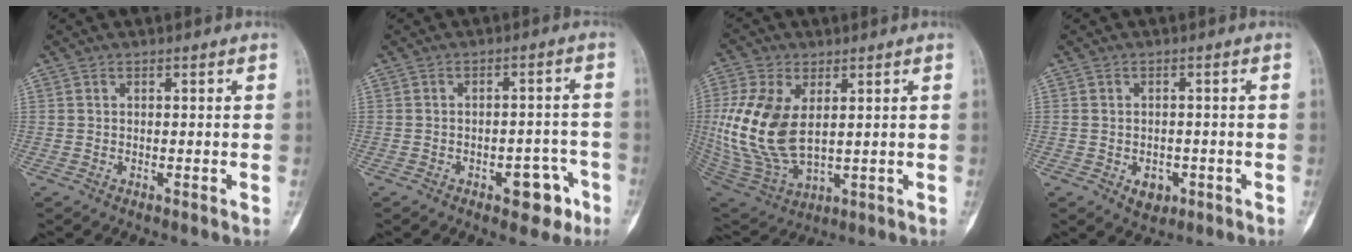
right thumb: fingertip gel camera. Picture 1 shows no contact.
{"total": 7.0, "force": [-3.6, 3.7, 4.8], "torque": [-0.033, 0.036, -0.041]}
{"total": 16.4, "force": [2.4, 9.4, 13.2], "torque": [-0.281, -0.016, 0.060]}
{"total": 3.6, "force": [-1.3, 2.7, 1.9], "torque": [-0.010, 0.005, -0.011]}